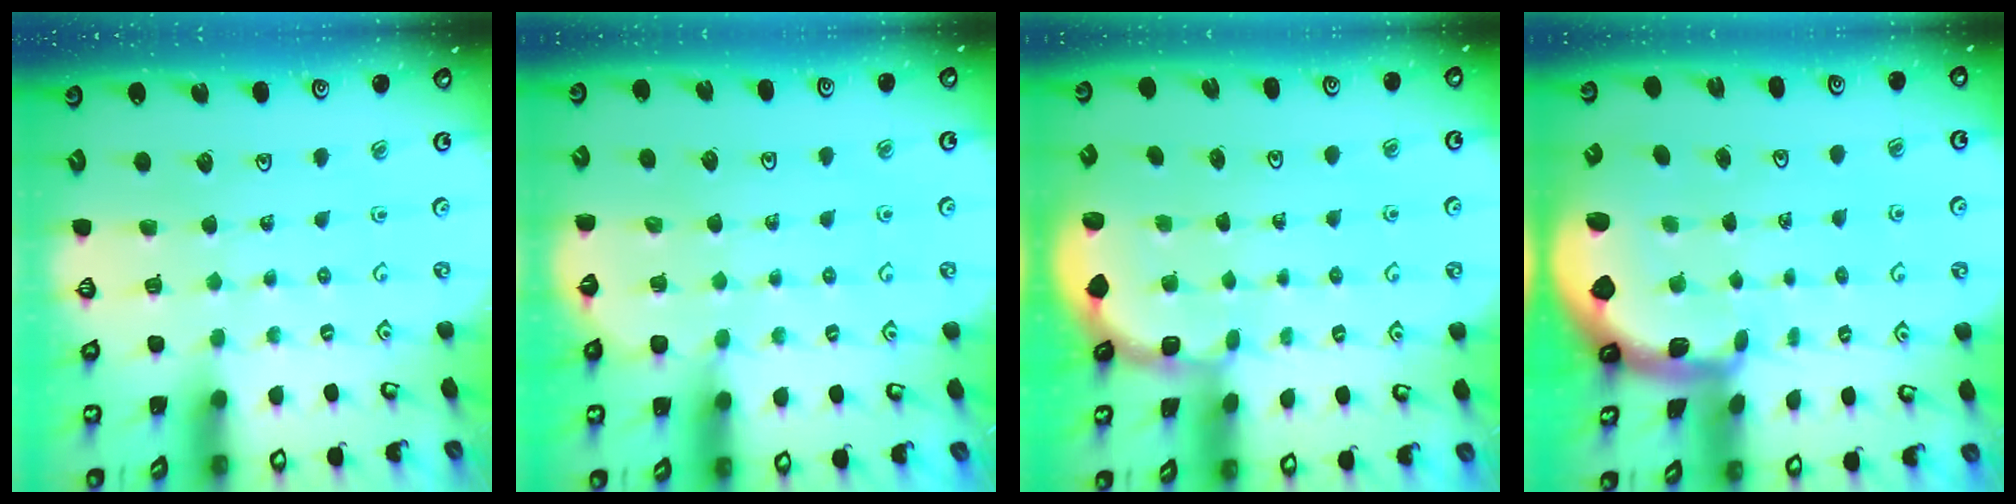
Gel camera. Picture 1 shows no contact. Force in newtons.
{"total": 3.1, "press": 2.5, "slide": 1.8}
{"total": 1.8, "press": 1.6, "slide": 0.7}
{"total": 1.9, "press": 1.9, "slide": 0.4}